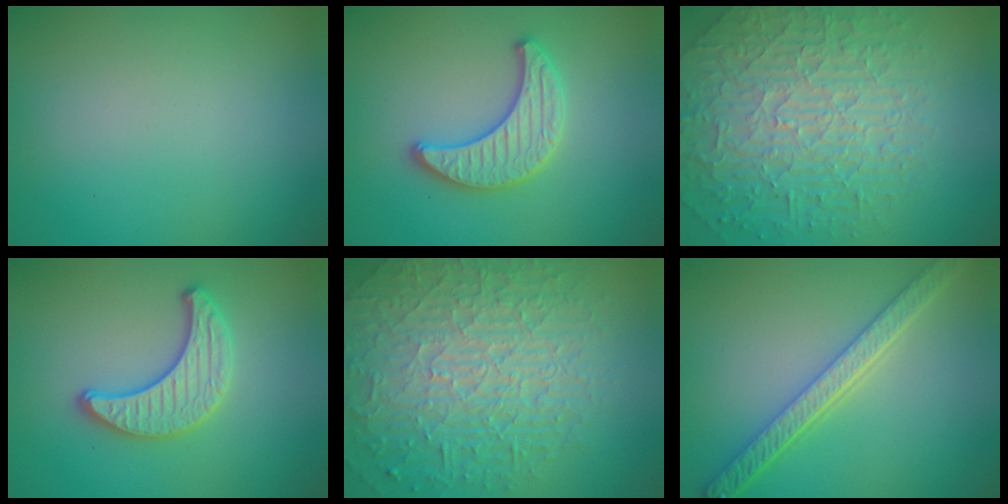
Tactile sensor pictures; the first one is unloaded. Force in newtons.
{"total": 3.3, "press": 3.3, "slide": 0.4}
{"total": 6.7, "press": 5.5, "slide": 3.7}
{"total": 3.2, "press": 3.1, "slide": 0.8}
{"total": 10.0, "press": 6.3, "slide": 7.7}
{"total": 4.7, "press": 3.7, "slide": 2.8}